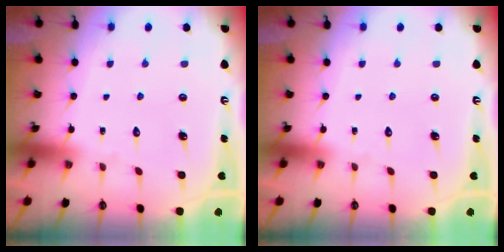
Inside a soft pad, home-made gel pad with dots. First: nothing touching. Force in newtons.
{"total": 0.0}